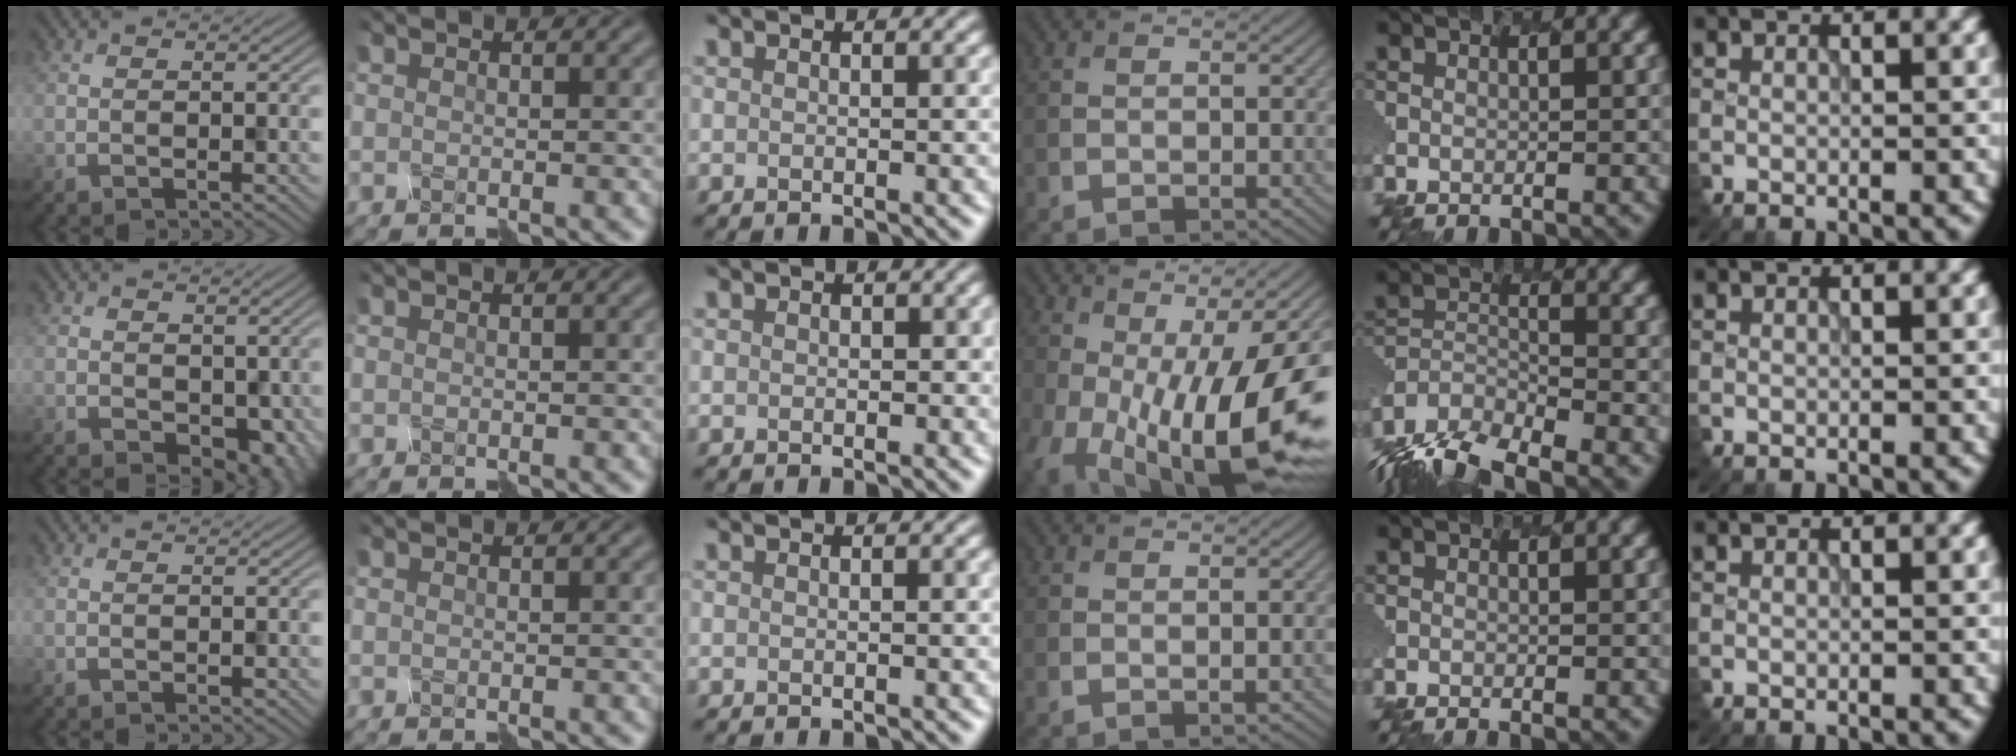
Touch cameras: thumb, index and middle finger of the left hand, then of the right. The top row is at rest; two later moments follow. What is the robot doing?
{"motion": "disassemble", "object": "spray bottle"}